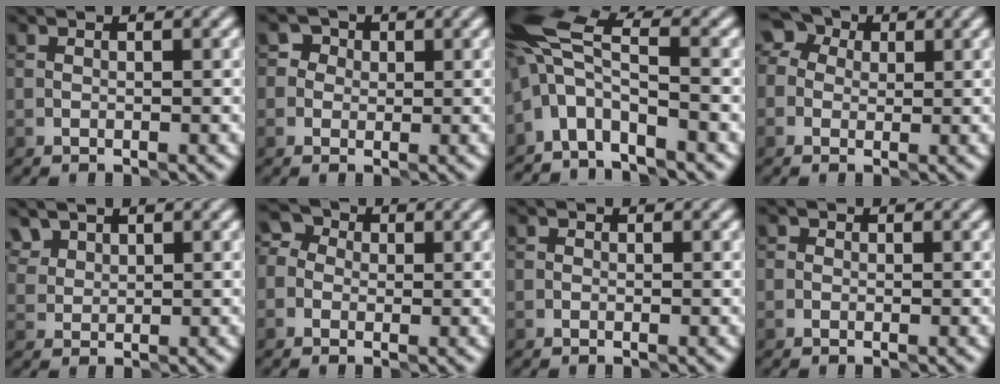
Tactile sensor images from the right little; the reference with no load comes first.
{"total": 2.6, "force": [0.9, 2.3, 0.7], "torque": [0.014, 0.008, 0.000]}
{"total": 5.6, "force": [-3.4, 2.1, 3.9], "torque": [-0.081, 0.010, -0.076]}
{"total": 4.3, "force": [1.5, 3.4, 2.0], "torque": [-0.018, 0.021, -0.007]}
{"total": 2.5, "force": [1.9, 1.5, 0.6], "torque": [-0.022, 0.000, 0.050]}
{"total": 2.9, "force": [0.2, 2.7, 1.2], "torque": [-0.012, 0.019, -0.016]}
{"total": 0.0}
{"total": 0.8, "force": [0.3, 0.7, 0.3], "torque": [-0.001, -0.007, -0.008]}